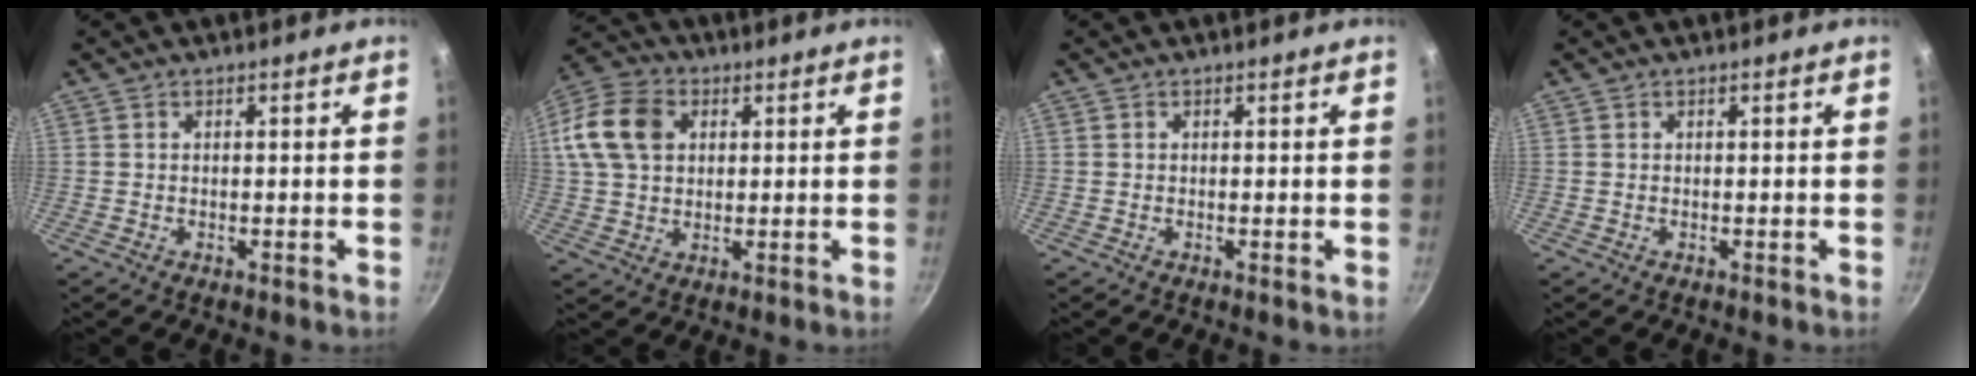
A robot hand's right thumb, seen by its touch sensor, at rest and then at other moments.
{"total": 14.5, "force": [3.6, 10.7, 9.1], "torque": [-0.182, 0.019, 0.056]}
{"total": 0.0}
{"total": 0.0}